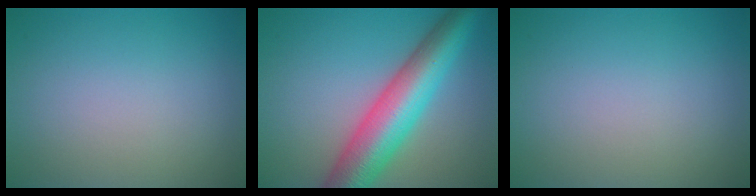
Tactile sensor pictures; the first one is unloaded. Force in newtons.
{"total": 9.3, "press": 9.3, "slide": 0.1}
{"total": 0.0}